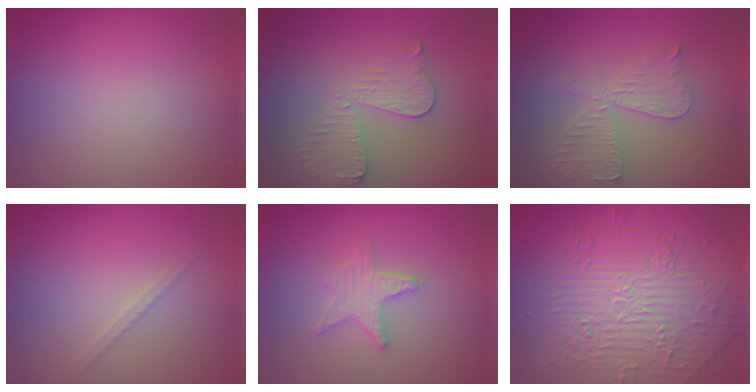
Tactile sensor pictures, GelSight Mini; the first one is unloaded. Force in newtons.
{"total": 3.4, "press": 3.0, "slide": 1.5}
{"total": 4.2, "press": 3.6, "slide": 2.0}
{"total": 1.1, "press": 1.1, "slide": 0.2}
{"total": 2.7, "press": 2.6, "slide": 0.5}
{"total": 10.8, "press": 7.4, "slide": 7.9}